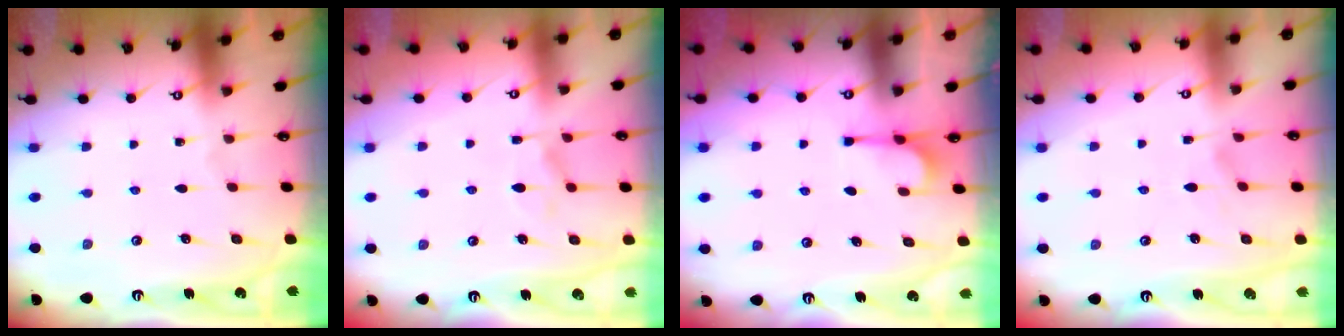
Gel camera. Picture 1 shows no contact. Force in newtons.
{"total": 1.4, "press": 0.3, "slide": 1.3}
{"total": 2.2, "press": 2.0, "slide": 0.9}
{"total": 3.2, "press": 3.1, "slide": 1.0}